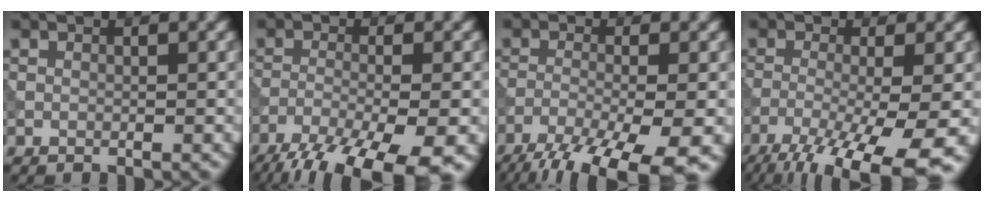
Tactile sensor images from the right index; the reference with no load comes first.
{"total": 11.6, "force": [-8.5, 2.8, 7.3], "torque": [-0.139, -0.043, -0.130]}
{"total": 10.5, "force": [-7.4, 2.4, 7.1], "torque": [-0.128, -0.034, -0.118]}
{"total": 11.4, "force": [-6.3, 2.9, 9.1], "torque": [-0.151, -0.017, -0.097]}